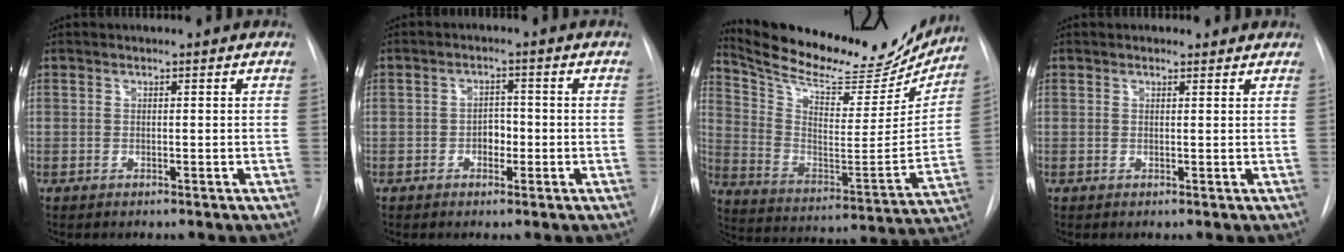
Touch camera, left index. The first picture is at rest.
{"total": 2.5, "force": [-0.8, 1.7, 1.7], "torque": [-0.021, 0.007, -0.012]}
{"total": 24.7, "force": [22.4, 6.0, 8.6], "torque": [-0.143, -0.048, 0.323]}
{"total": 1.4, "force": [1.2, 0.6, 0.2], "torque": [-0.007, 0.002, 0.012]}